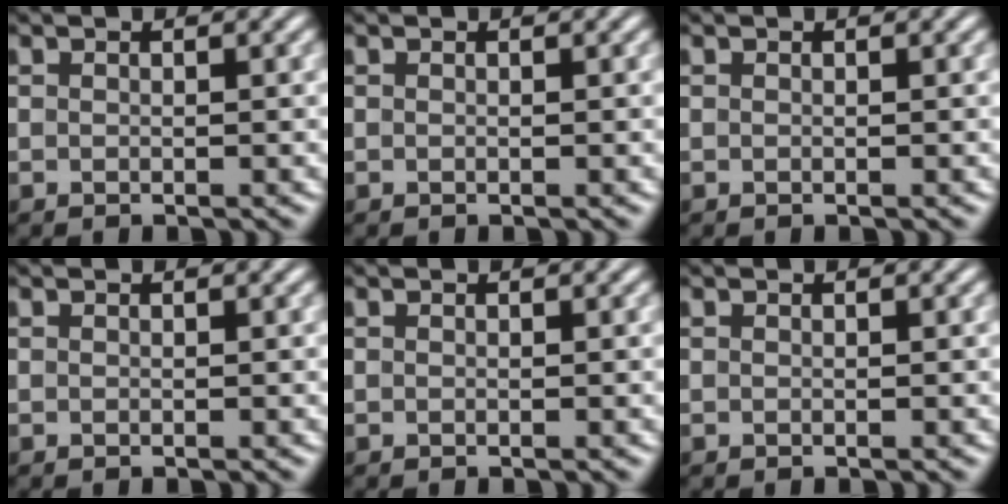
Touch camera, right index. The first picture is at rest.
{"total": 0.0}
{"total": 0.0}
{"total": 0.0}
{"total": 0.0}
{"total": 0.9, "force": [-0.2, -0.8, -0.3], "torque": [0.011, -0.012, 0.006]}